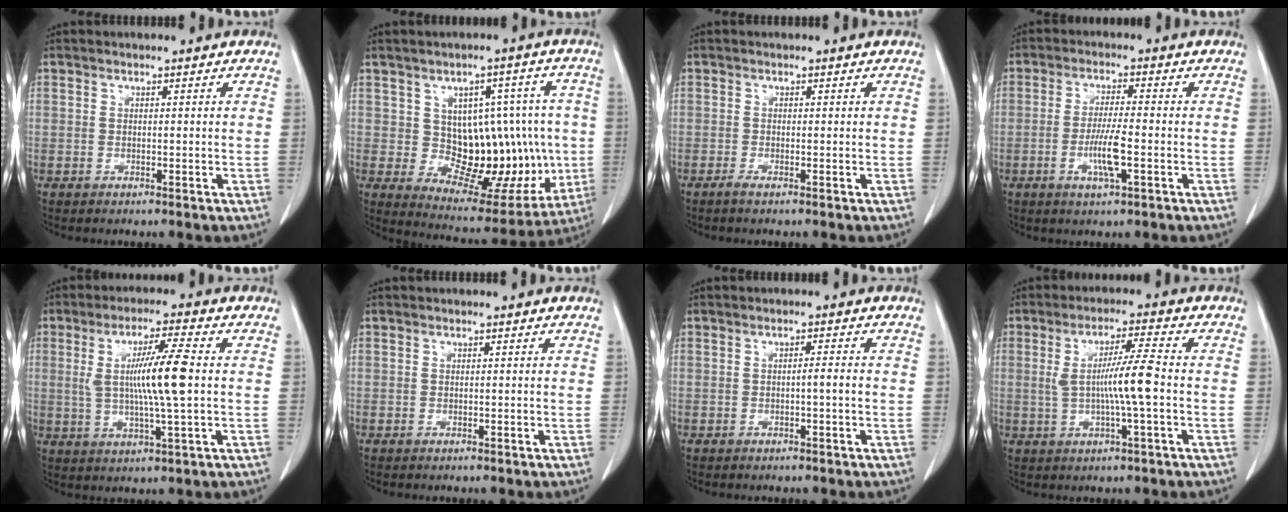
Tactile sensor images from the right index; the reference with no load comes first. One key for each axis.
{"total": 15.6, "fx": -0.4, "fy": 9.3, "fz": 12.6, "tx": -0.148, "ty": 0.028, "tz": 0.020}
{"total": 0.9, "fx": -0.6, "fy": -0.1, "fz": 0.6, "tx": -0.014, "ty": -0.002, "tz": -0.014}
{"total": 5.7, "fx": -1.8, "fy": 0.4, "fz": 5.4, "tx": -0.104, "ty": -0.007, "tz": -0.032}
{"total": 9.7, "fx": 0.8, "fy": 0.0, "fz": 9.6, "tx": -0.181, "ty": 0.000, "tz": 0.016}
{"total": 0.0}
{"total": 1.5, "fx": -0.4, "fy": -0.1, "fz": 1.4, "tx": -0.022, "ty": 0.001, "tz": -0.005}
{"total": 7.4, "fx": -0.3, "fy": -0.4, "fz": 7.4, "tx": -0.133, "ty": 0.002, "tz": -0.003}